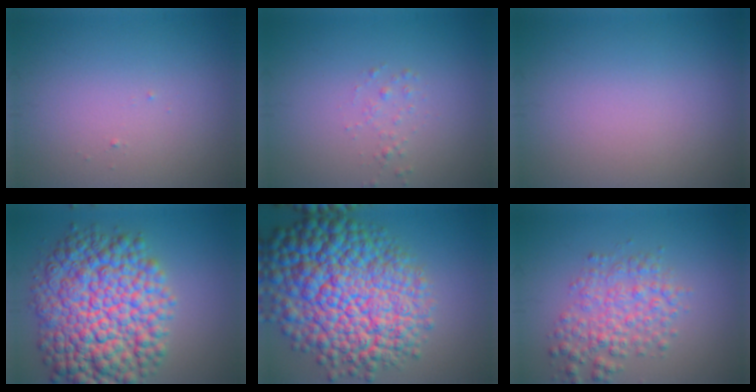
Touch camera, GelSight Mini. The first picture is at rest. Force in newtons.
{"total": 0.8, "press": 0.7, "slide": 0.1}
{"total": 0.0}
{"total": 13.2, "press": 13.2, "slide": 0.2}
{"total": 15.3, "press": 15.2, "slide": 0.3}
{"total": 4.2, "press": 4.2, "slide": 0.1}